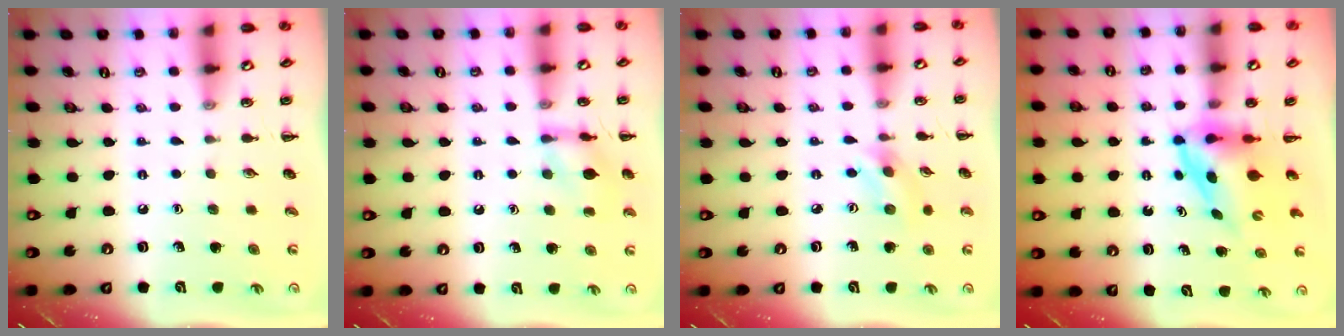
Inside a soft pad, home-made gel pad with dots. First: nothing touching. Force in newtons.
{"total": 10.0, "press": 10.0, "slide": 0.6}
{"total": 2.8, "press": 2.7, "slide": 0.6}
{"total": 3.9, "press": 3.8, "slide": 0.7}